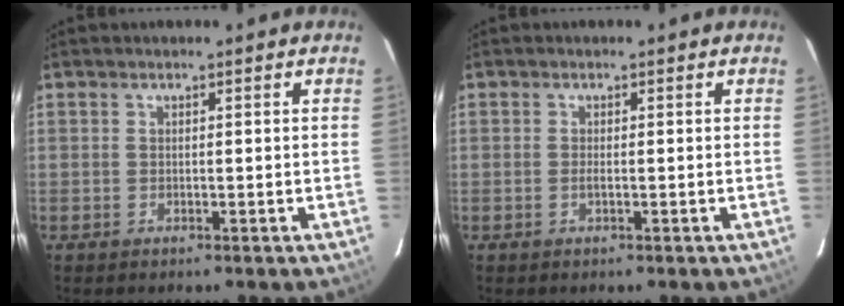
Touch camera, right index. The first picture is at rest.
{"total": 0.9, "force": [-0.2, 0.1, 0.8], "torque": [-0.017, 0.000, -0.005]}